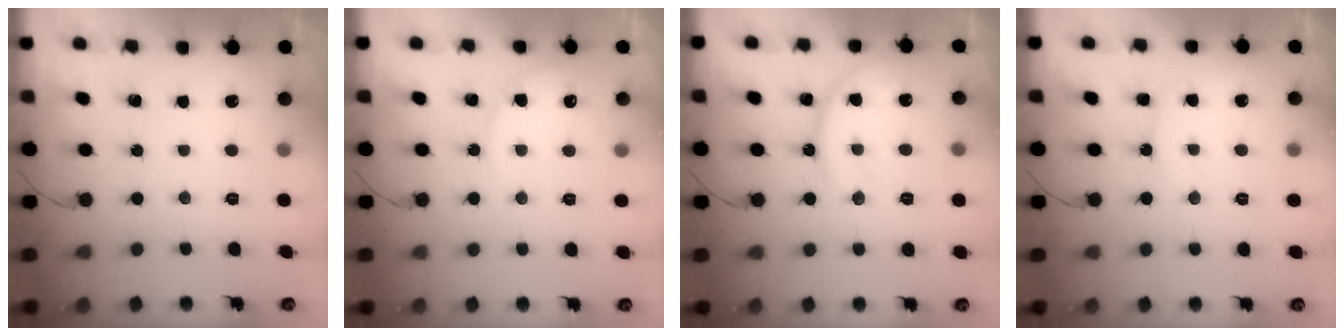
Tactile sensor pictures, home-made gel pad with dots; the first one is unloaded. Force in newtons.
{"total": 5.6, "press": 5.6, "slide": 0.6}
{"total": 11.8, "press": 11.8, "slide": 0.2}
{"total": 7.9, "press": 7.9, "slide": 0.8}